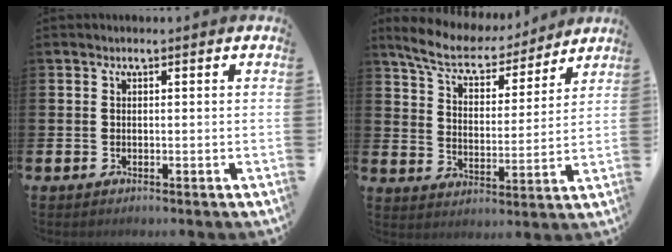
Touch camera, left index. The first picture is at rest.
{"total": 8.1, "force": [7.4, 1.9, 2.7], "torque": [-0.086, -0.048, 0.130]}